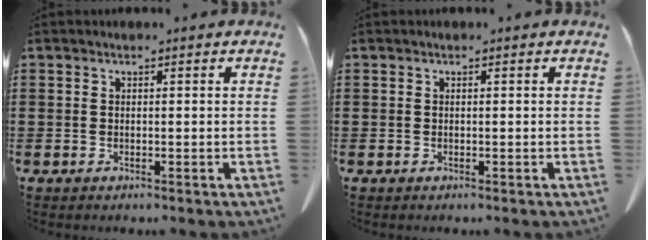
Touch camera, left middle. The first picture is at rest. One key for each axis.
{"total": 0.0}